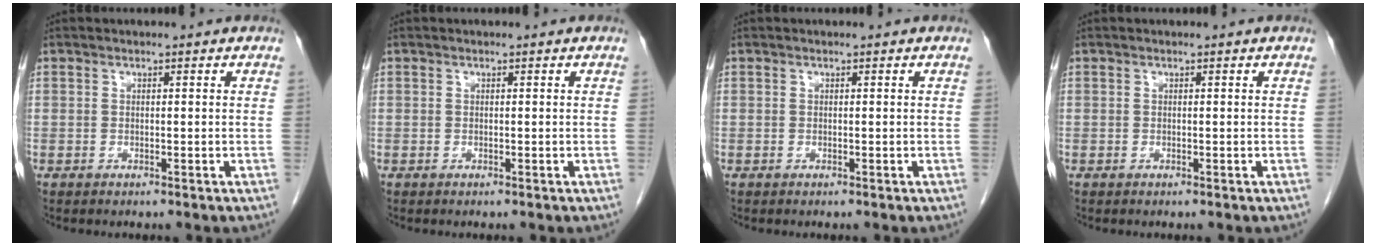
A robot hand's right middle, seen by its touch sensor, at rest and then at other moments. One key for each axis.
{"total": 0.0}
{"total": 0.0}
{"total": 0.0}